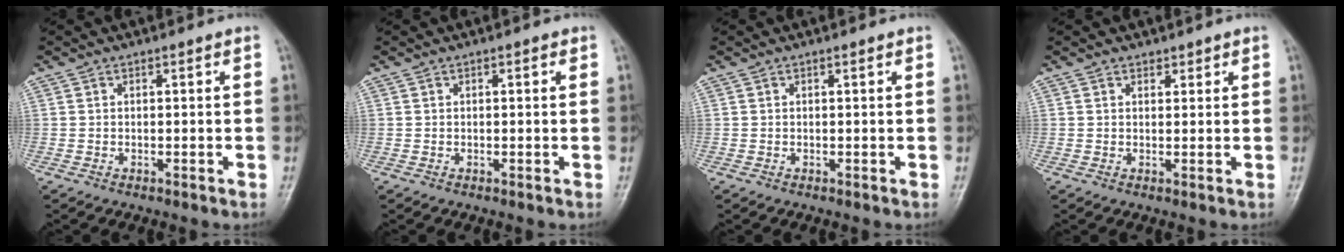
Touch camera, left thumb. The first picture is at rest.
{"total": 1.1, "force": [0.5, 0.4, 0.9], "torque": [-0.012, 0.001, 0.004]}
{"total": 0.6, "force": [0.4, 0.1, 0.4], "torque": [-0.007, 0.000, 0.003]}
{"total": 1.6, "force": [1.2, 0.9, 0.2], "torque": [0.014, -0.007, 0.014]}